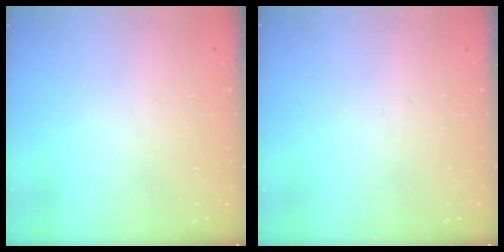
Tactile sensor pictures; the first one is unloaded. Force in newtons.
{"total": 0.0}